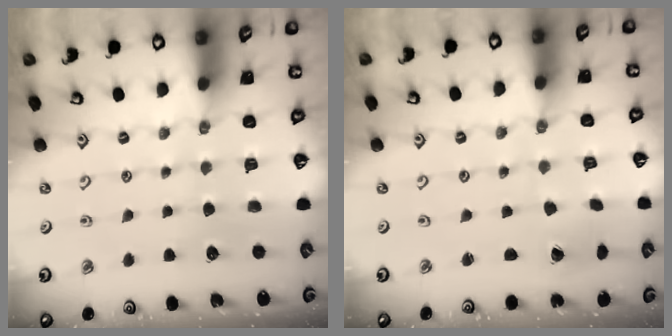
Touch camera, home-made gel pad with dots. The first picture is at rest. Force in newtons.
{"total": 0.6, "press": 0.6, "slide": 0.1}